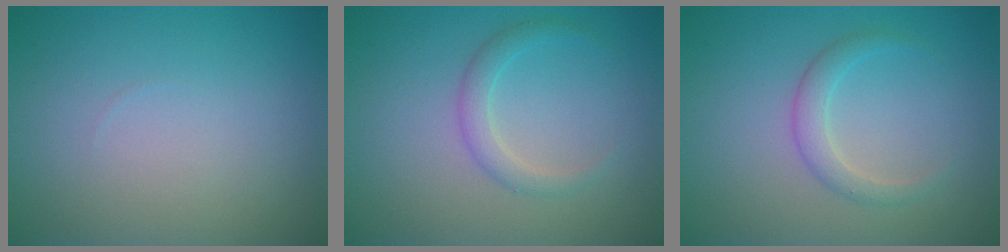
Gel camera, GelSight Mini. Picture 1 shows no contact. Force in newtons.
{"total": 1.8, "press": 1.8, "slide": 0.1}
{"total": 1.9, "press": 1.9, "slide": 0.1}